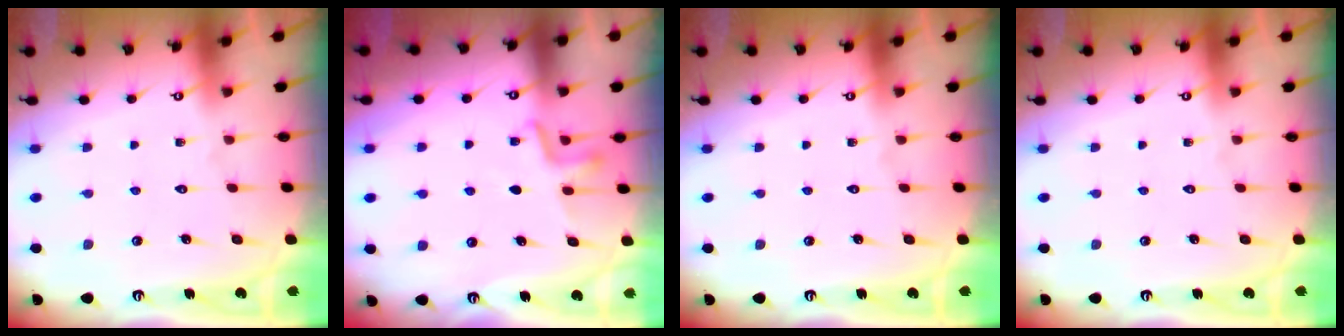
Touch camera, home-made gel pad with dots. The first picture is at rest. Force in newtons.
{"total": 5.2, "press": 5.1, "slide": 1.0}
{"total": 0.0}
{"total": 0.0}